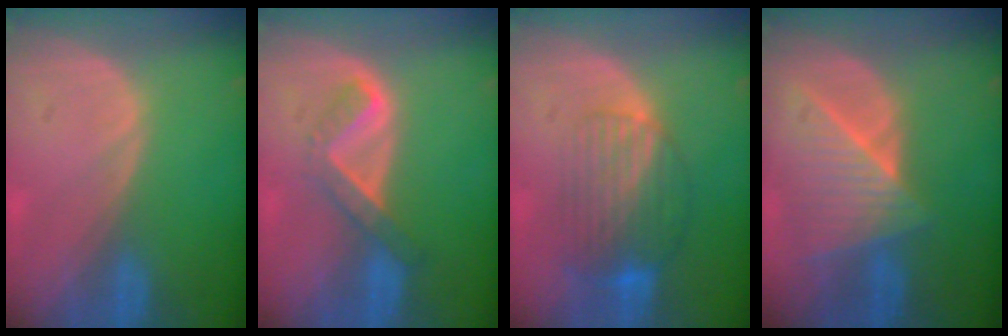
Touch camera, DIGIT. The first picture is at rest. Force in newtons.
{"total": 5.2, "press": 4.5, "slide": 2.6}
{"total": 8.4, "press": 7.2, "slide": 4.4}
{"total": 7.7, "press": 7.3, "slide": 2.5}